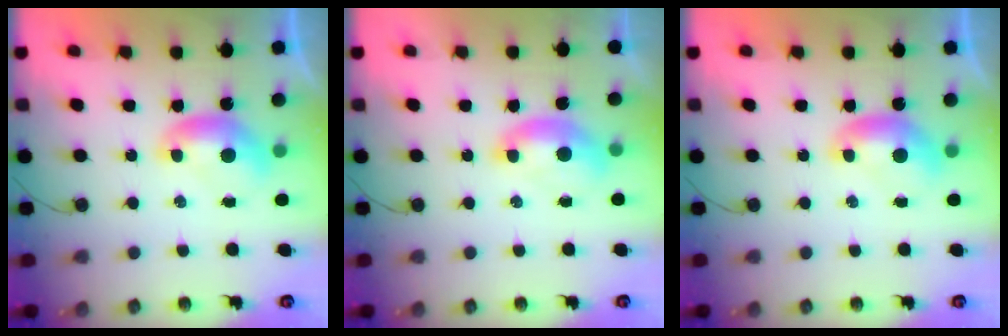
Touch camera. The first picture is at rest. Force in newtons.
{"total": 1.6, "press": 1.5, "slide": 0.6}
{"total": 0.0}